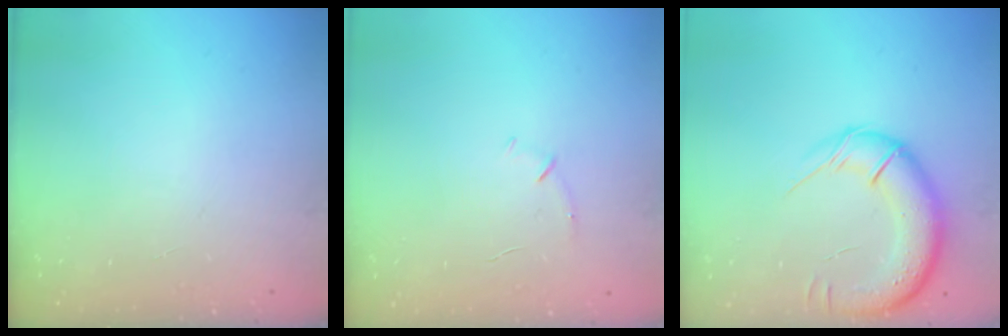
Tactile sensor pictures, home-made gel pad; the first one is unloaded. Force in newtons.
{"total": 4.3, "press": 4.2, "slide": 1.1}
{"total": 15.8, "press": 15.3, "slide": 4.0}